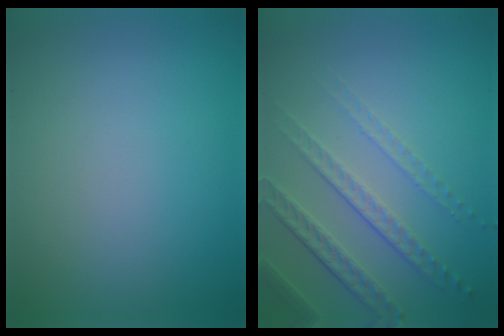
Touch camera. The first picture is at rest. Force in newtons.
{"total": 4.6, "press": 3.1, "slide": 3.4}